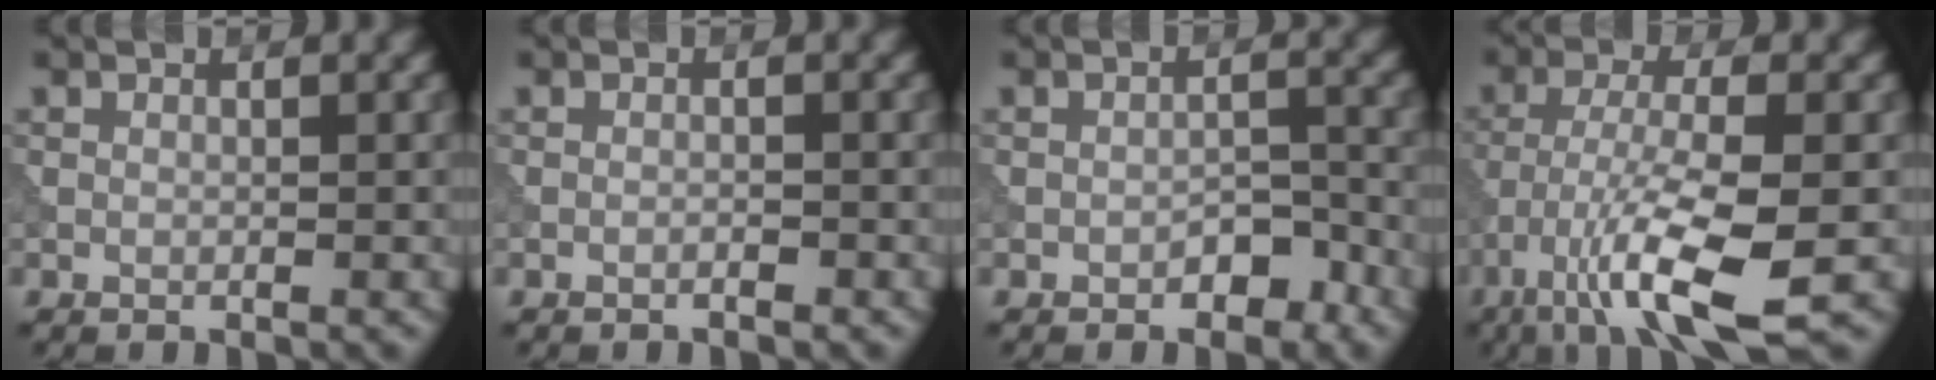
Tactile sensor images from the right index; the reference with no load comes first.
{"total": 0.7, "force": [-0.5, 0.1, 0.4], "torque": [-0.007, 0.000, -0.011]}
{"total": 2.4, "force": [-1.4, 1.2, 1.5], "torque": [-0.020, 0.007, -0.020]}
{"total": 9.0, "force": [-4.6, 1.9, 7.5], "torque": [-0.137, -0.005, -0.090]}